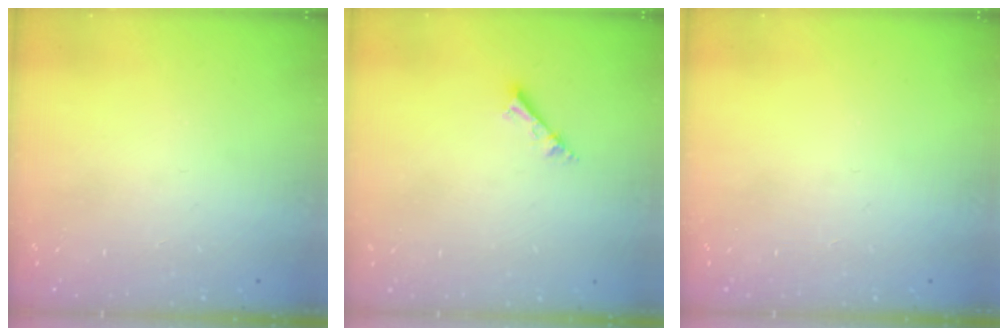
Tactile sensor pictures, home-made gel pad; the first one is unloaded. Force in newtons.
{"total": 2.3, "press": 2.3, "slide": 0.1}
{"total": 0.0}